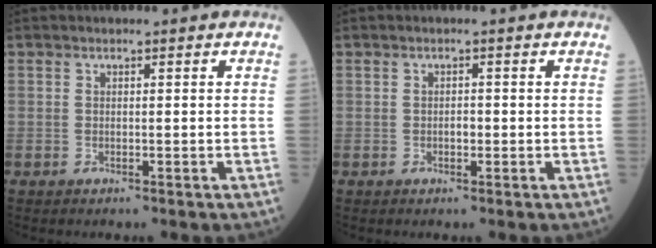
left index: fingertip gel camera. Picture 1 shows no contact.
{"total": 1.0, "force": [-0.6, 0.4, 0.7], "torque": [-0.012, -0.003, -0.011]}